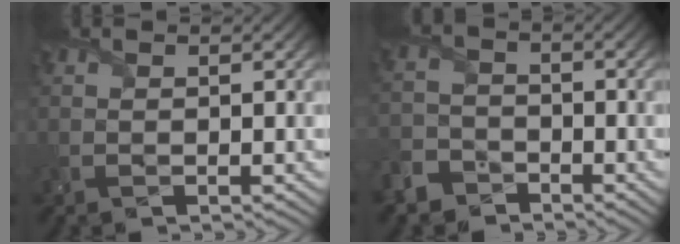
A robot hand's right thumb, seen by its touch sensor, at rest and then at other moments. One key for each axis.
{"total": 5.0, "fx": -4.0, "fy": 2.8, "fz": 1.2, "tx": -0.032, "ty": -0.005, "tz": -0.090}